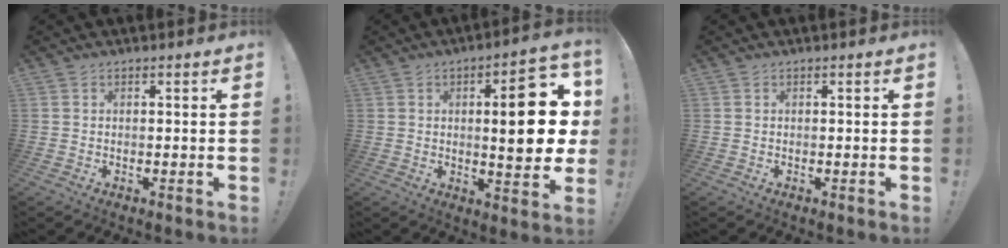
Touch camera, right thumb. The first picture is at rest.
{"total": 16.8, "force": [1.8, 5.2, 15.9], "torque": [-0.203, -0.008, 0.019]}
{"total": 0.0}